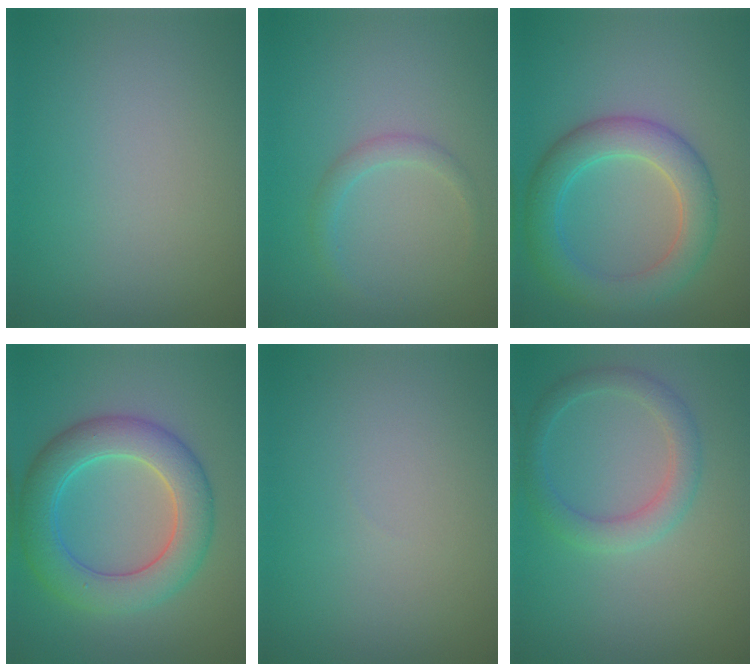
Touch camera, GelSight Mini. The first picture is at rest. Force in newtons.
{"total": 1.4, "press": 1.4, "slide": 0.0}
{"total": 5.2, "press": 5.2, "slide": 0.2}
{"total": 6.6, "press": 6.6, "slide": 0.4}
{"total": 0.0}
{"total": 2.7, "press": 2.7, "slide": 0.2}